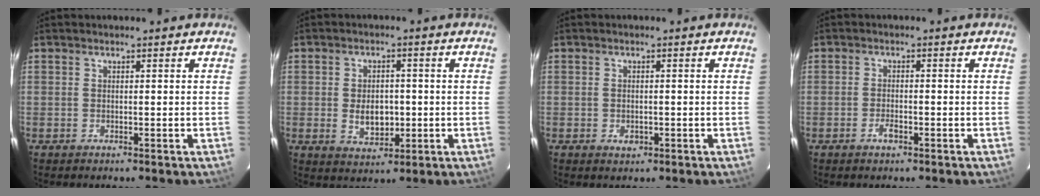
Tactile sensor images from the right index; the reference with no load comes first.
{"total": 6.1, "force": [-0.7, 4.0, 4.6], "torque": [-0.084, 0.000, -0.002]}
{"total": 1.8, "force": [-0.6, 1.3, 1.1], "torque": [-0.016, 0.001, -0.006]}
{"total": 2.2, "force": [-1.2, 0.9, 1.5], "torque": [-0.034, 0.002, -0.022]}